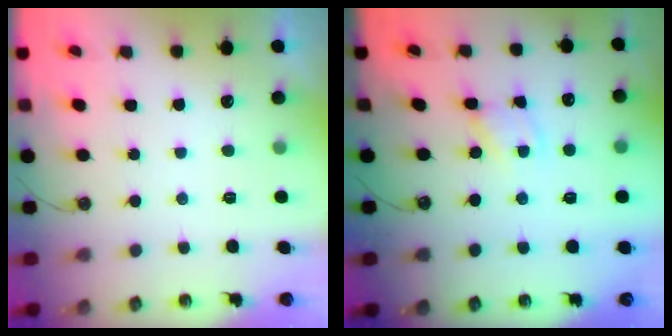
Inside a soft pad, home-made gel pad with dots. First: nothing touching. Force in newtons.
{"total": 2.8, "press": 2.8, "slide": 0.1}